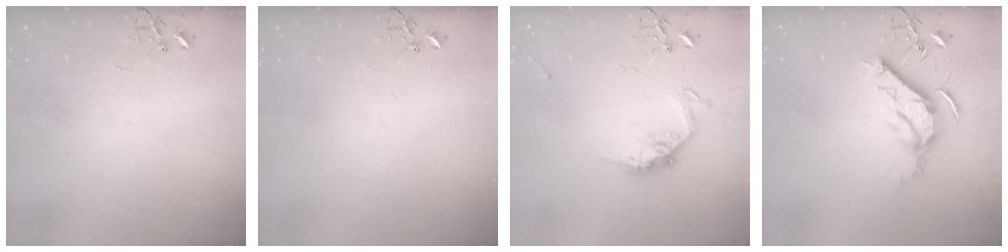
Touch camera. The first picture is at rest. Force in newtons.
{"total": 0.0}
{"total": 10.9, "press": 10.9, "slide": 0.5}
{"total": 11.7, "press": 11.6, "slide": 1.3}